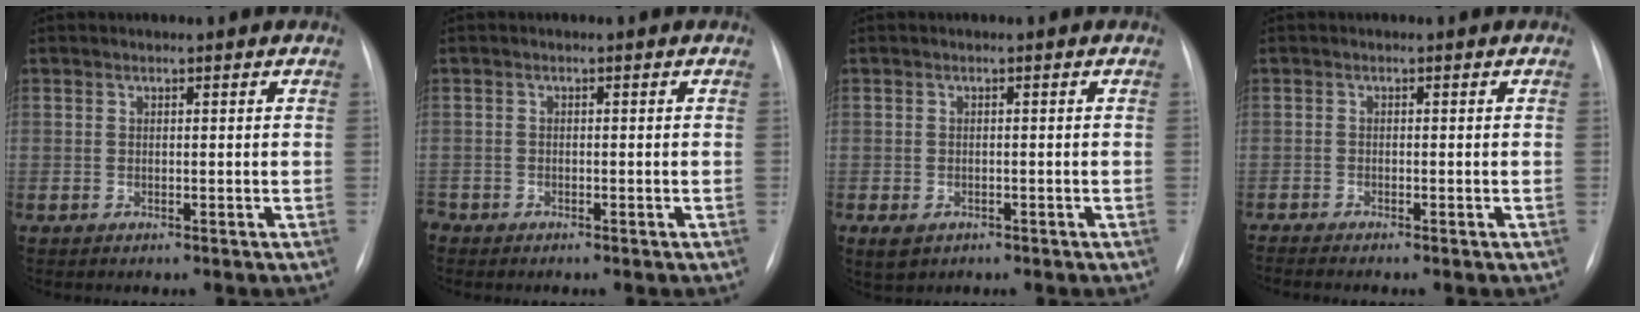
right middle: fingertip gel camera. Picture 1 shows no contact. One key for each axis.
{"total": 1.7, "fx": -1.3, "fy": 1.0, "fz": 0.4, "tx": -0.010, "ty": 0.000, "tz": -0.020}
{"total": 2.7, "fx": -1.4, "fy": 1.9, "fz": 1.3, "tx": -0.024, "ty": -0.004, "tz": -0.009}
{"total": 3.3, "fx": -2.7, "fy": 0.3, "fz": 1.8, "tx": -0.027, "ty": -0.008, "tz": -0.034}